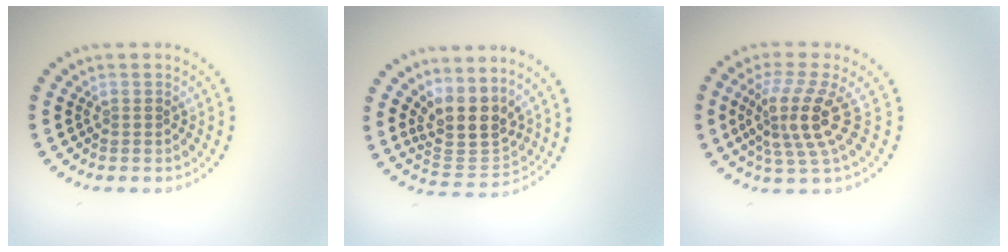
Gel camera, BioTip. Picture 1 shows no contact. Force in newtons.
{"total": 4.1, "press": 3.5, "slide": 2.3}
{"total": 4.4, "press": 3.2, "slide": 3.0}